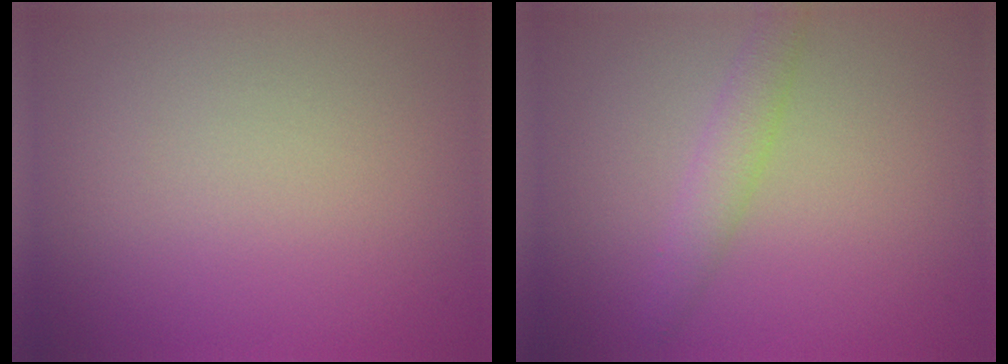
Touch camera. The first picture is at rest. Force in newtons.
{"total": 2.2, "press": 2.2, "slide": 0.2}